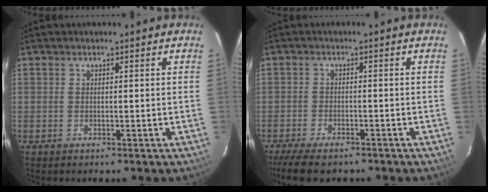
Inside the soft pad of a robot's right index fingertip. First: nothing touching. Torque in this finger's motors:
{"motor_torque": [0.86, -0.74, 0.38, 0.08]}